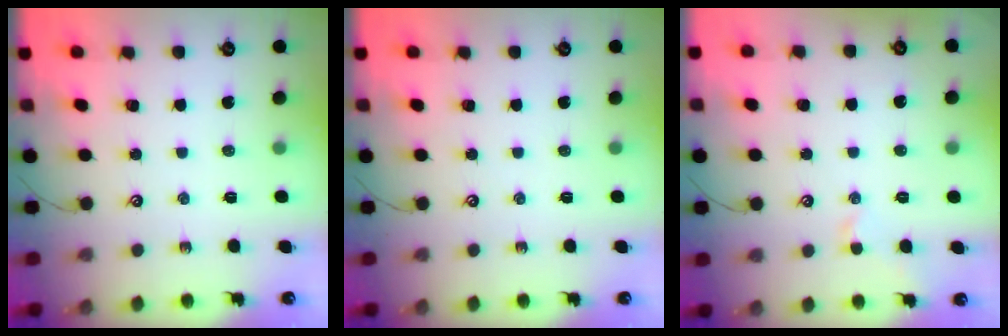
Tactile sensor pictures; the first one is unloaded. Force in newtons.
{"total": 0.0}
{"total": 0.7, "press": 0.3, "slide": 0.7}